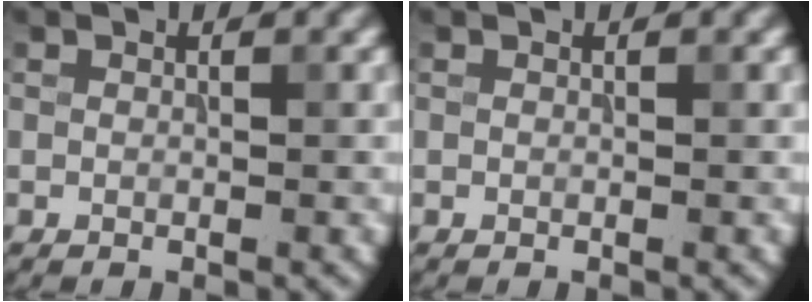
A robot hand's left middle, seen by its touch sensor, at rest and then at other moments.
{"total": 0.0}